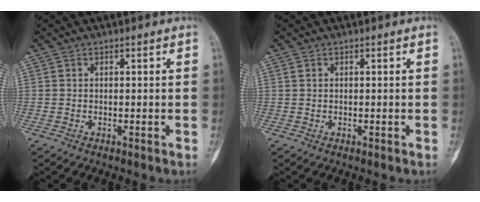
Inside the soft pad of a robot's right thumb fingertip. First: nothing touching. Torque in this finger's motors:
{"motor_torque": [-0.14, -0.26, 0.21, -0.02, 0.05]}